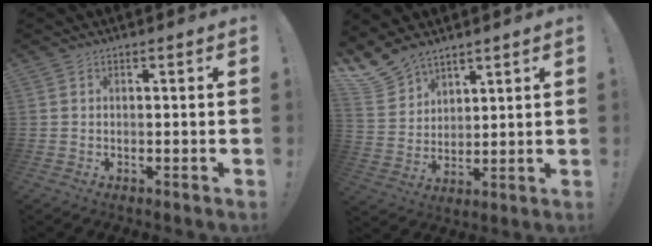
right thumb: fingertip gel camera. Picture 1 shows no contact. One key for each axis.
{"total": 11.7, "fx": 9.9, "fy": 5.3, "fz": 3.1, "tx": -0.077, "ty": -0.074, "tz": 0.192}